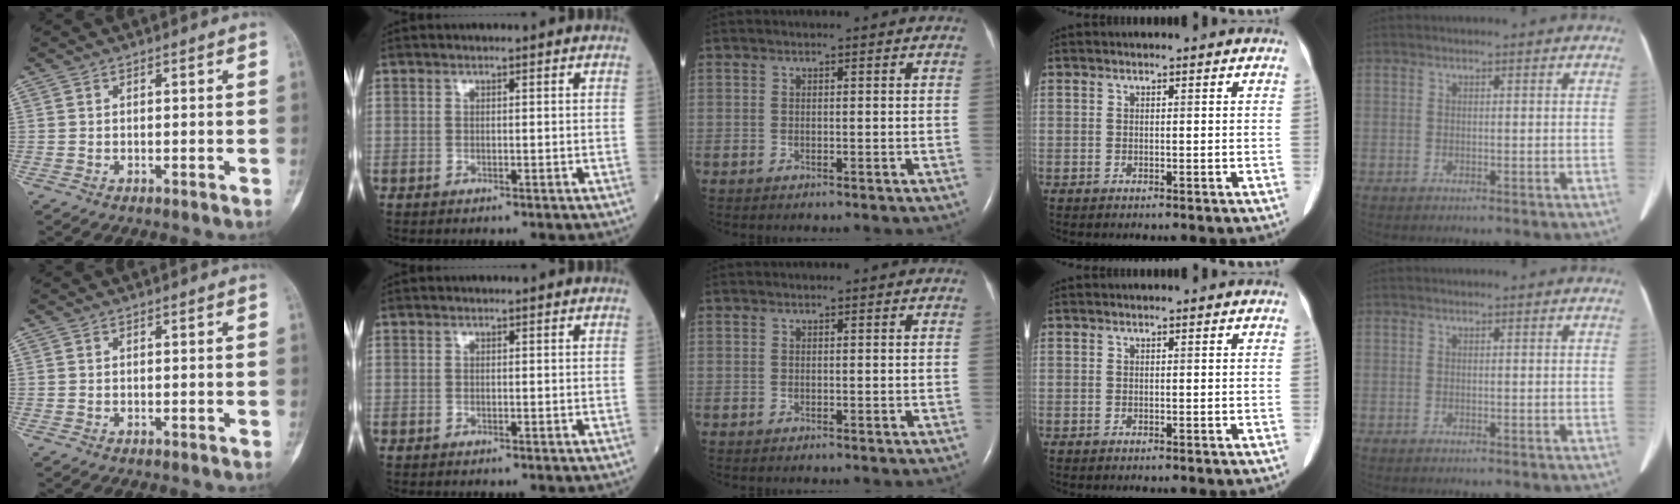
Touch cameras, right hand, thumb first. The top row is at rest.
{}